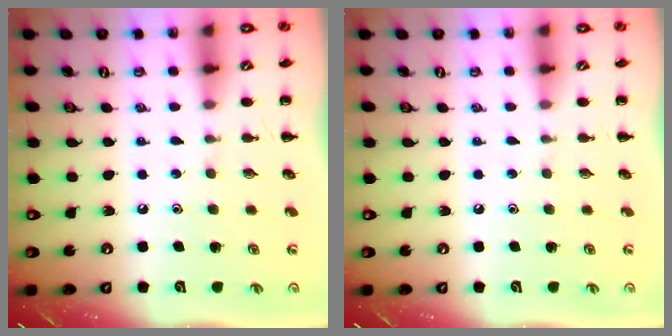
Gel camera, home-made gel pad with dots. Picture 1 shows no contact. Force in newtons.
{"total": 0.0}